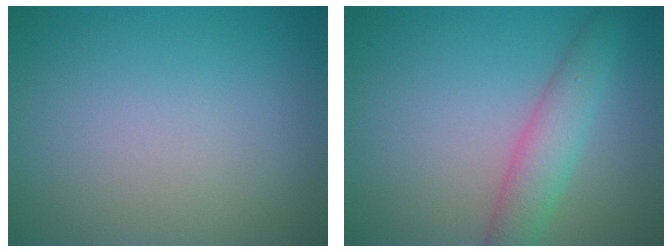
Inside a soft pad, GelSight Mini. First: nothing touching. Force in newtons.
{"total": 3.6, "press": 3.6, "slide": 0.1}